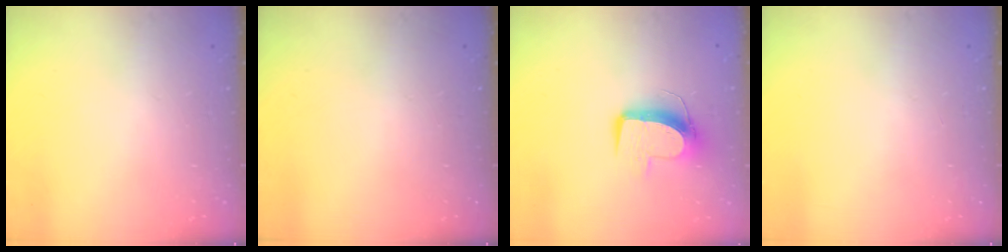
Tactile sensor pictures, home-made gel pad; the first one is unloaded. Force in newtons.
{"total": 0.0}
{"total": 9.7, "press": 9.7, "slide": 0.6}
{"total": 0.0}